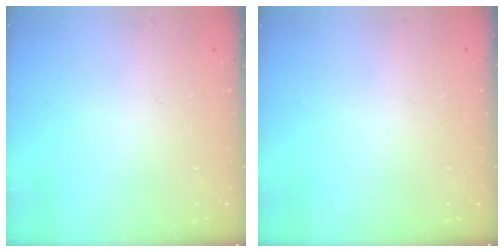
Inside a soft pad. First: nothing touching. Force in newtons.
{"total": 0.0}